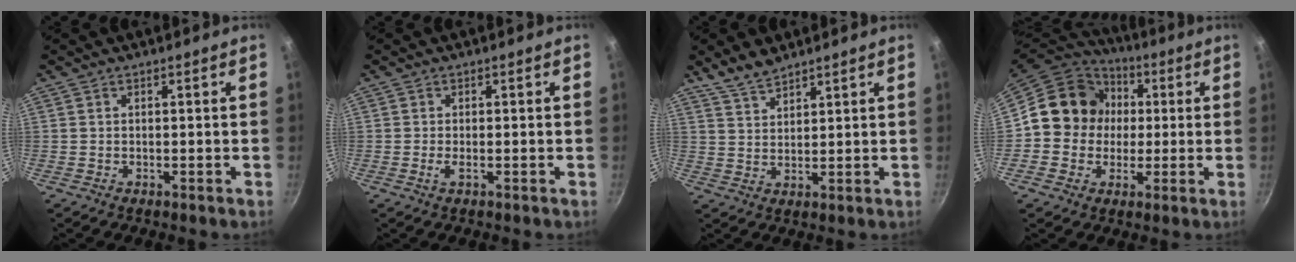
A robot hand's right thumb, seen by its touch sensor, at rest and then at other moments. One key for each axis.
{"total": 1.2, "fx": -0.4, "fy": 0.3, "fz": 1.1, "tx": -0.027, "ty": -0.001, "tz": -0.009}
{"total": 5.2, "fx": 4.5, "fy": 1.8, "fz": 2.0, "tx": -0.032, "ty": -0.020, "tz": 0.091}
{"total": 14.1, "fx": 1.4, "fy": 12.8, "fz": 5.6, "tx": -0.057, "ty": 0.024, "tz": 0.008}